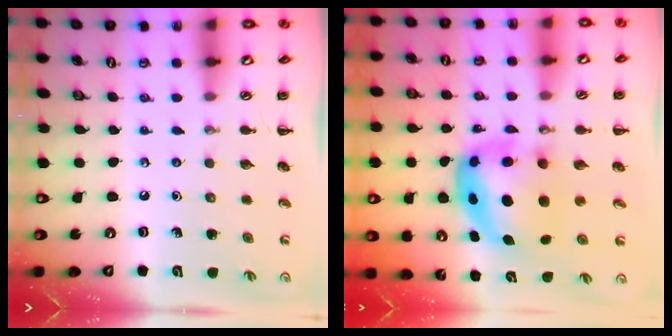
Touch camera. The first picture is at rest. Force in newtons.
{"total": 7.5, "press": 7.3, "slide": 1.7}